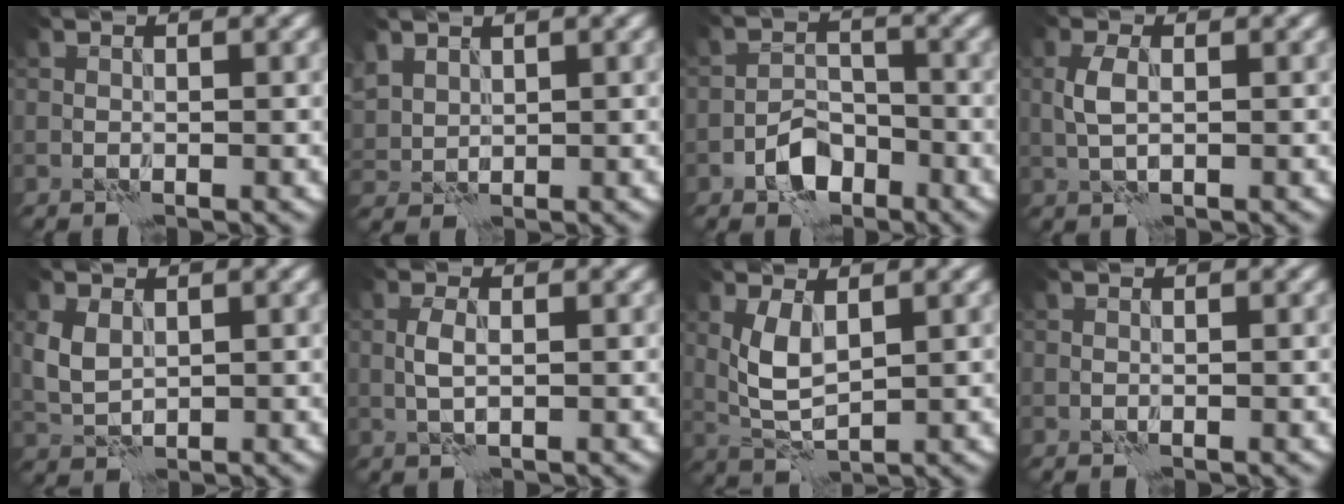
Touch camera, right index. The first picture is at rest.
{"total": 2.9, "force": [2.0, 1.8, 1.2], "torque": [-0.036, 0.006, 0.042]}
{"total": 3.8, "force": [-2.3, 2.3, 1.9], "torque": [-0.027, 0.006, -0.046]}
{"total": 2.2, "force": [0.1, 1.1, 1.9], "torque": [-0.045, 0.004, 0.001]}
{"total": 2.9, "force": [0.9, 1.9, 2.0], "torque": [-0.053, 0.003, 0.019]}
{"total": 1.7, "force": [0.0, 0.6, 1.6], "torque": [-0.035, 0.005, -0.002]}
{"total": 3.7, "force": [1.1, 1.6, 3.1], "torque": [-0.073, 0.000, 0.025]}
{"total": 0.0}